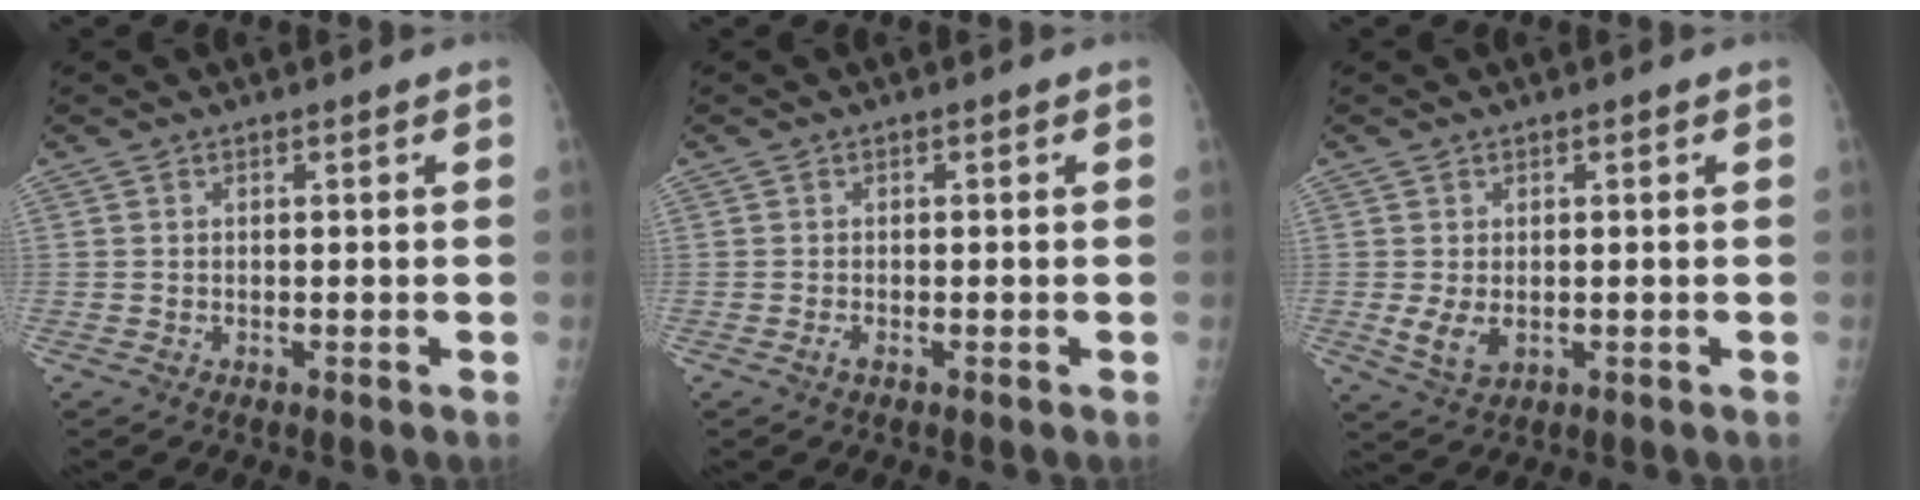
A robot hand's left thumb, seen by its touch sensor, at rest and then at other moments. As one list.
[{"total": 0.9, "force": [-0.5, 0.2, 0.7], "torque": [-0.019, 0.000, -0.009]}, {"total": 4.3, "force": [-0.6, 2.7, 3.3], "torque": [-0.063, -0.012, -0.002]}]